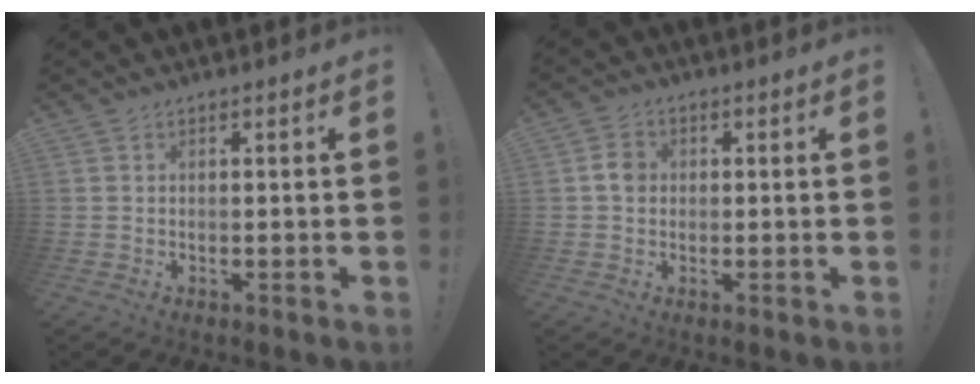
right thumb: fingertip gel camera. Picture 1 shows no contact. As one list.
[{"total": 4.2, "force": [0.1, 3.5, 2.3], "torque": [-0.021, 0.003, 0.001]}]